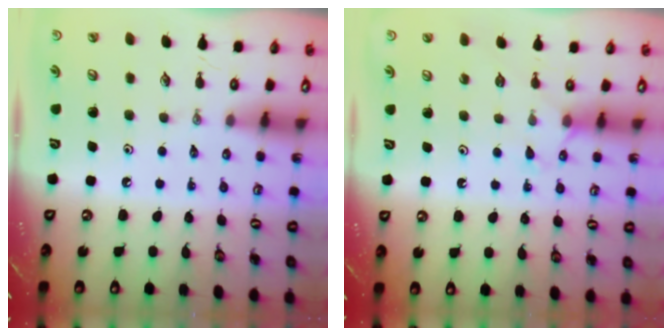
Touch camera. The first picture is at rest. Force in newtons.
{"total": 5.9, "press": 5.8, "slide": 0.7}